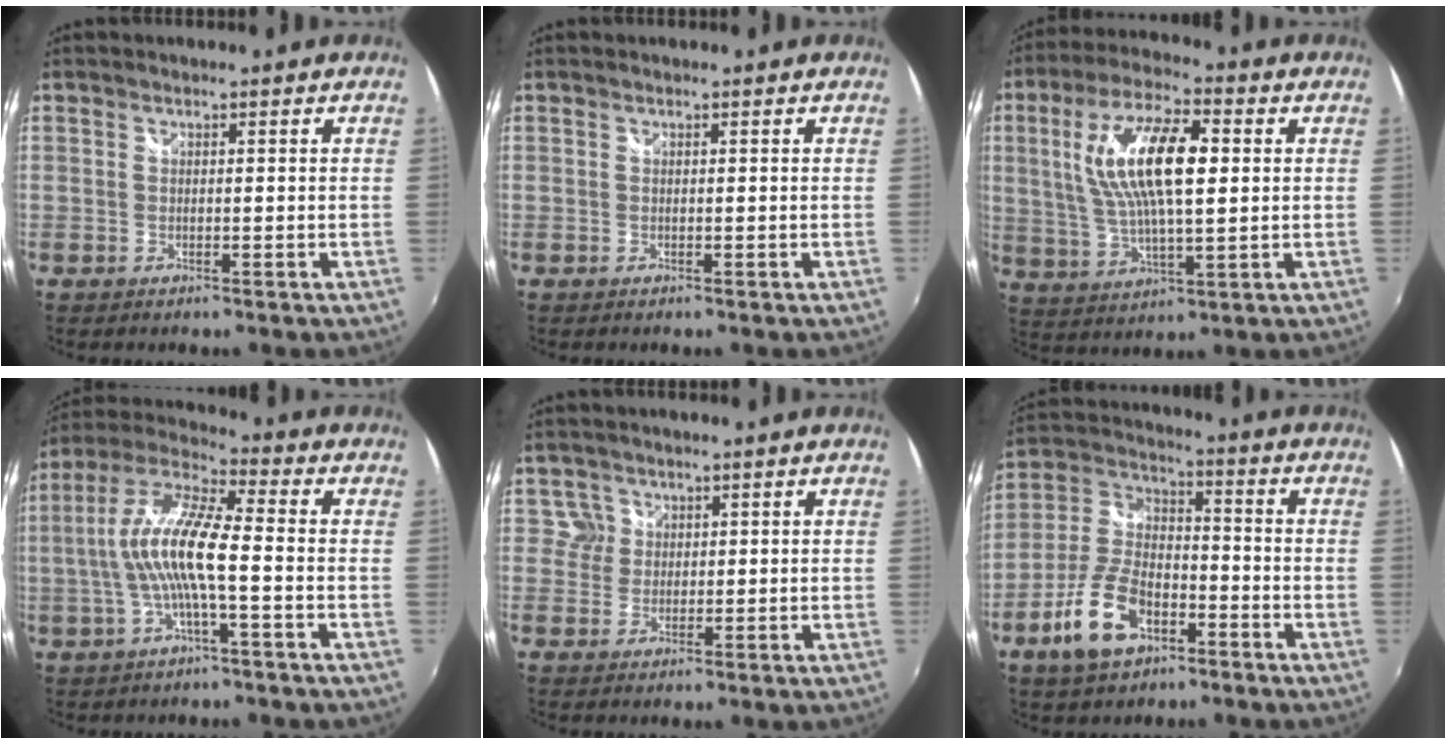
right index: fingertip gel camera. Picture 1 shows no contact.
{"total": 0.0}
{"total": 16.4, "force": [3.4, 5.7, 14.9], "torque": [-0.284, 0.014, 0.065]}
{"total": 12.5, "force": [-1.8, 2.0, 12.2], "torque": [-0.241, 0.009, -0.037]}
{"total": 2.7, "force": [1.1, 2.4, -0.4], "torque": [0.027, 0.018, 0.018]}
{"total": 12.9, "force": [-6.8, 6.6, 8.7], "torque": [-0.187, 0.009, -0.123]}